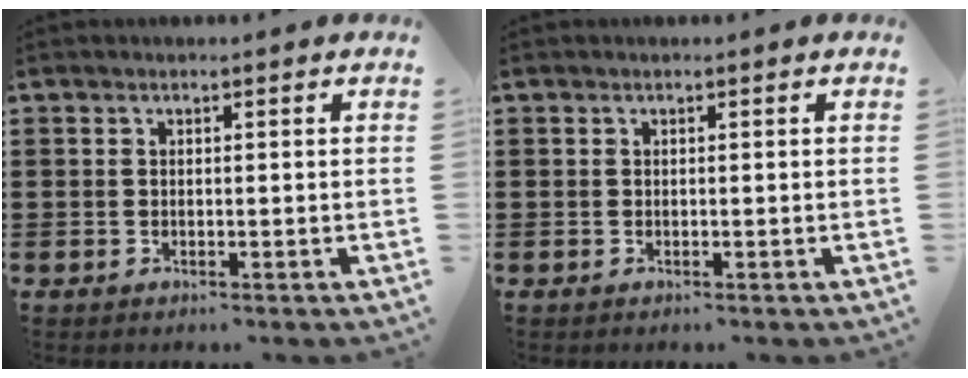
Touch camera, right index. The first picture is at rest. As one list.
[{"total": 0.0}]